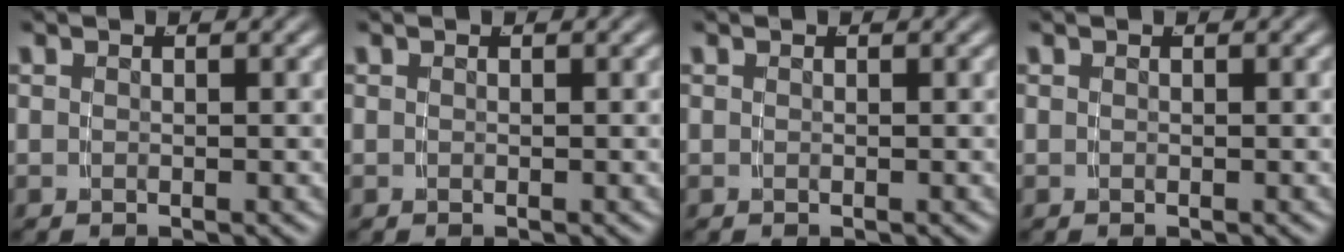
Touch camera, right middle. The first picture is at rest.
{"total": 0.0}
{"total": 0.0}
{"total": 0.0}